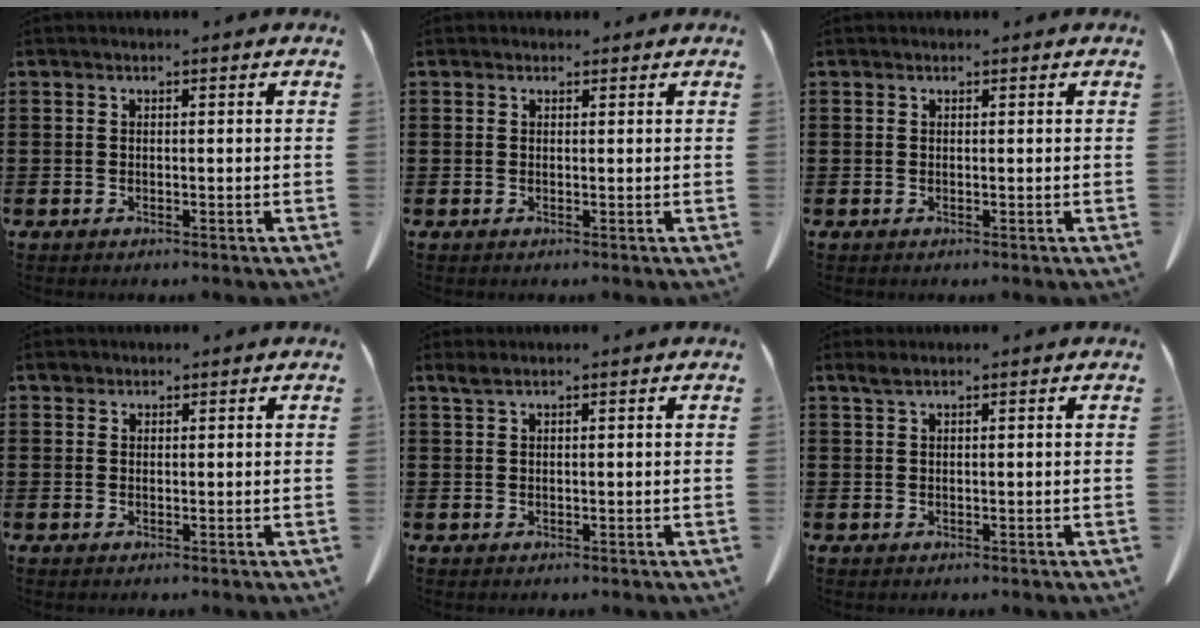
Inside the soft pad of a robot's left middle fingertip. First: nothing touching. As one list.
[{"total": 0.7, "force": [0.5, 0.6, 0.1], "torque": [-0.004, 0.003, 0.009]}, {"total": 0.0}, {"total": 1.0, "force": [0.8, 0.6, 0.1], "torque": [-0.006, 0.004, 0.015]}, {"total": 1.3, "force": [0.9, 0.2, 0.9], "torque": [-0.020, 0.001, 0.016]}, {"total": 1.2, "force": [0.8, 0.2, 0.8], "torque": [-0.019, 0.001, 0.016]}]